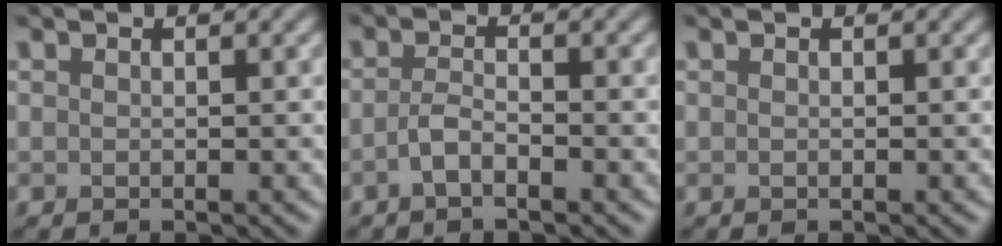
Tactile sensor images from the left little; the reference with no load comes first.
{"total": 1.8, "force": [-1.0, 0.5, 1.4], "torque": [-0.031, 0.003, -0.024]}
{"total": 0.0}